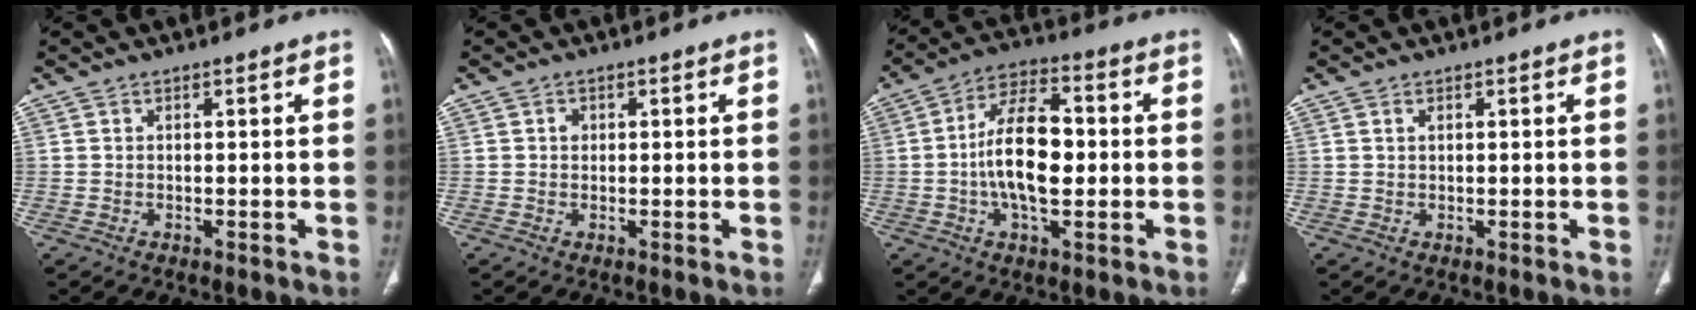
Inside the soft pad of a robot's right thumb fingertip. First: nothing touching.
{"total": 1.1, "force": [0.2, 1.0, 0.5], "torque": [-0.003, 0.003, 0.001]}
{"total": 13.3, "force": [-0.8, 6.4, 11.6], "torque": [-0.200, 0.019, -0.019]}
{"total": 0.6, "force": [0.3, 0.3, 0.4], "torque": [-0.010, 0.001, 0.006]}